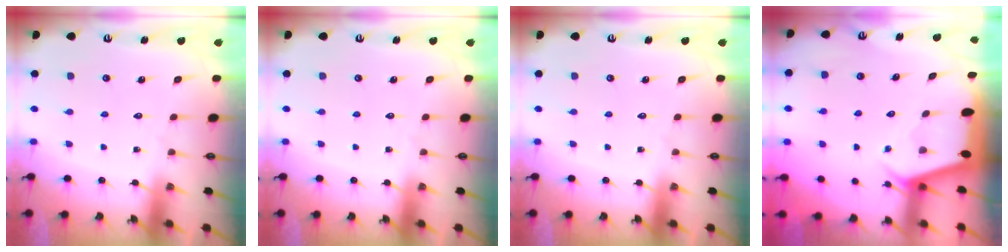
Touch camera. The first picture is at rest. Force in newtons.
{"total": 0.0}
{"total": 0.0}
{"total": 2.4, "press": 2.4, "slide": 0.3}